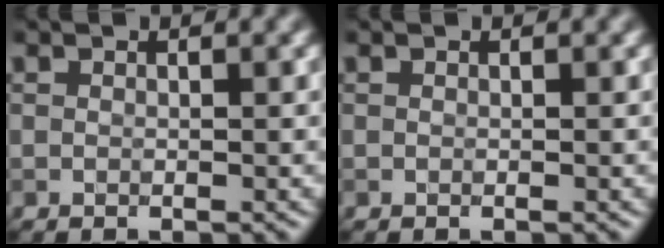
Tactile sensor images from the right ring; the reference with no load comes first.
{"total": 0.0}